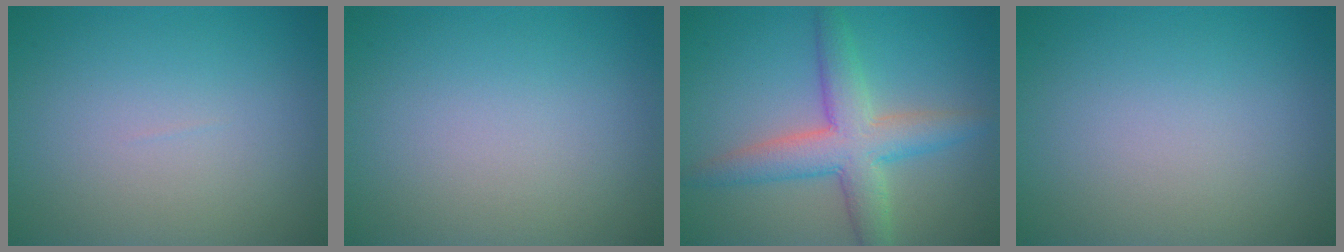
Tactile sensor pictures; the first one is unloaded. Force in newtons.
{"total": 0.0}
{"total": 5.0, "press": 5.0, "slide": 0.3}
{"total": 0.0}